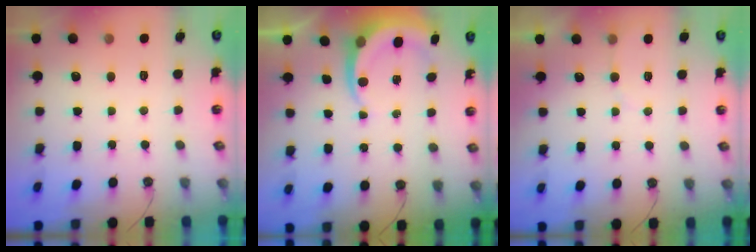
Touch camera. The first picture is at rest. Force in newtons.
{"total": 5.7, "press": 5.6, "slide": 0.7}
{"total": 2.8, "press": 2.8, "slide": 0.3}